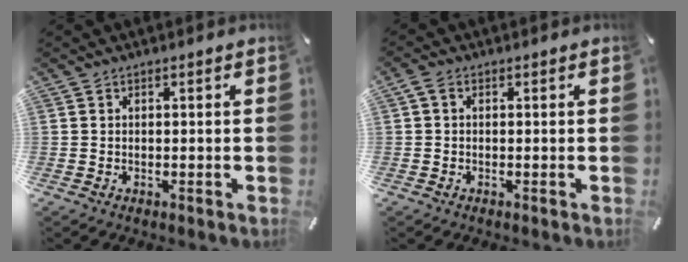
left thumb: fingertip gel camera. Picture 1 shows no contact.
{"total": 1.6, "force": [0.1, 1.0, 1.2], "torque": [-0.025, 0.005, 0.001]}